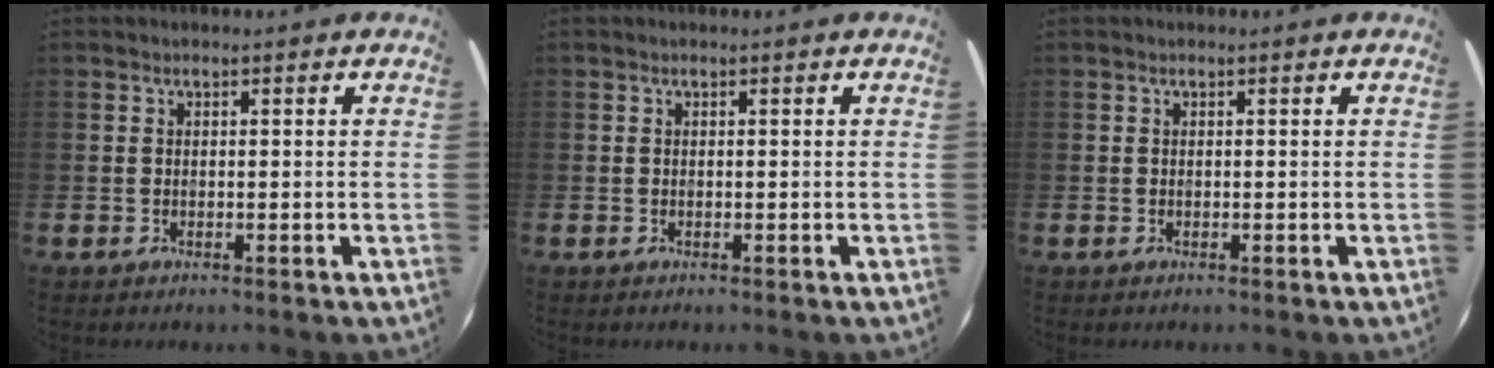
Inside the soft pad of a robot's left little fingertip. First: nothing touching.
{"total": 0.0}
{"total": 0.0}